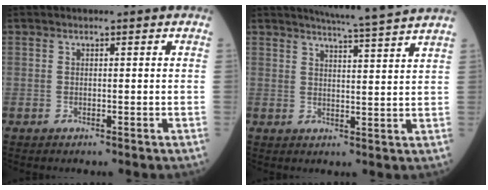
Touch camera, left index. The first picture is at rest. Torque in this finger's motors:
{"motor_torque": [-0.18, -0.03, 0.03, 0.01]}